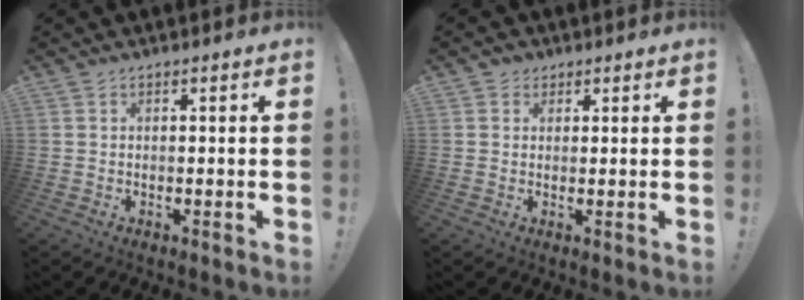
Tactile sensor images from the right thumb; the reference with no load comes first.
{"total": 2.7, "force": [1.5, 2.2, 0.5], "torque": [-0.006, -0.002, 0.028]}